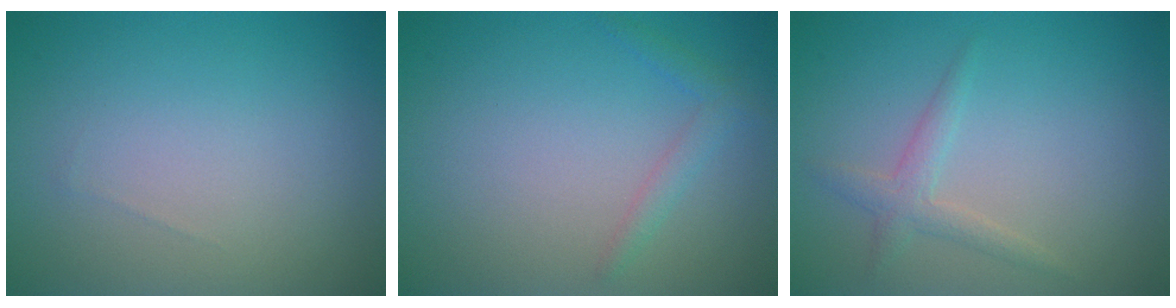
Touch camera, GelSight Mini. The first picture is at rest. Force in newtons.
{"total": 1.4, "press": 1.4, "slide": 0.1}
{"total": 1.8, "press": 1.8, "slide": 0.1}